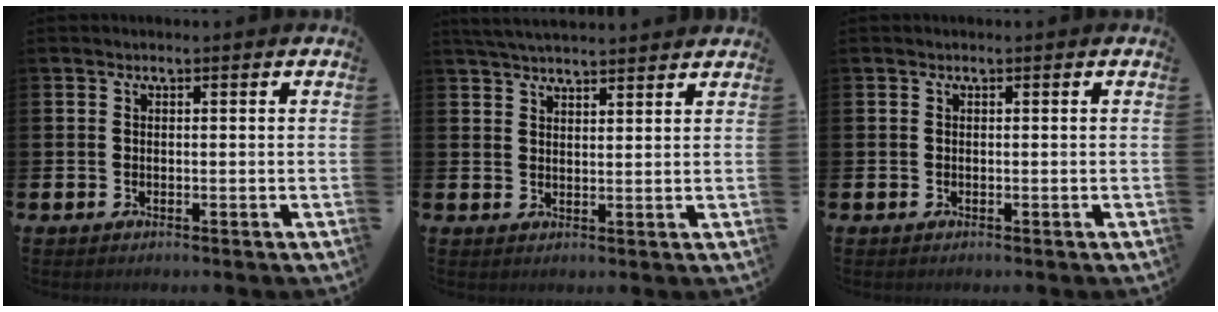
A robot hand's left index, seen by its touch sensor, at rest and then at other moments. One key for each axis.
{"total": 4.0, "fx": 3.9, "fy": 0.2, "fz": 0.6, "tx": -0.018, "ty": -0.014, "tz": 0.072}
{"total": 0.0}